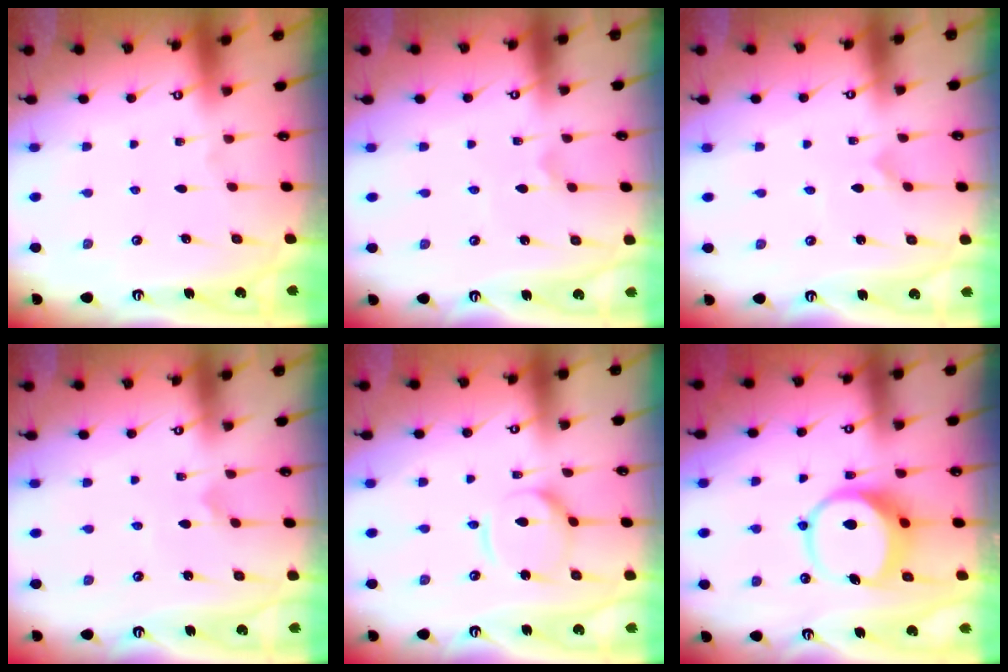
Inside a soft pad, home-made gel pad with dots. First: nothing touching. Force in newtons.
{"total": 1.5, "press": 1.4, "slide": 0.4}
{"total": 0.0}
{"total": 1.9, "press": 1.9, "slide": 0.1}
{"total": 10.0, "press": 10.0, "slide": 0.9}
{"total": 9.3, "press": 9.2, "slide": 1.4}